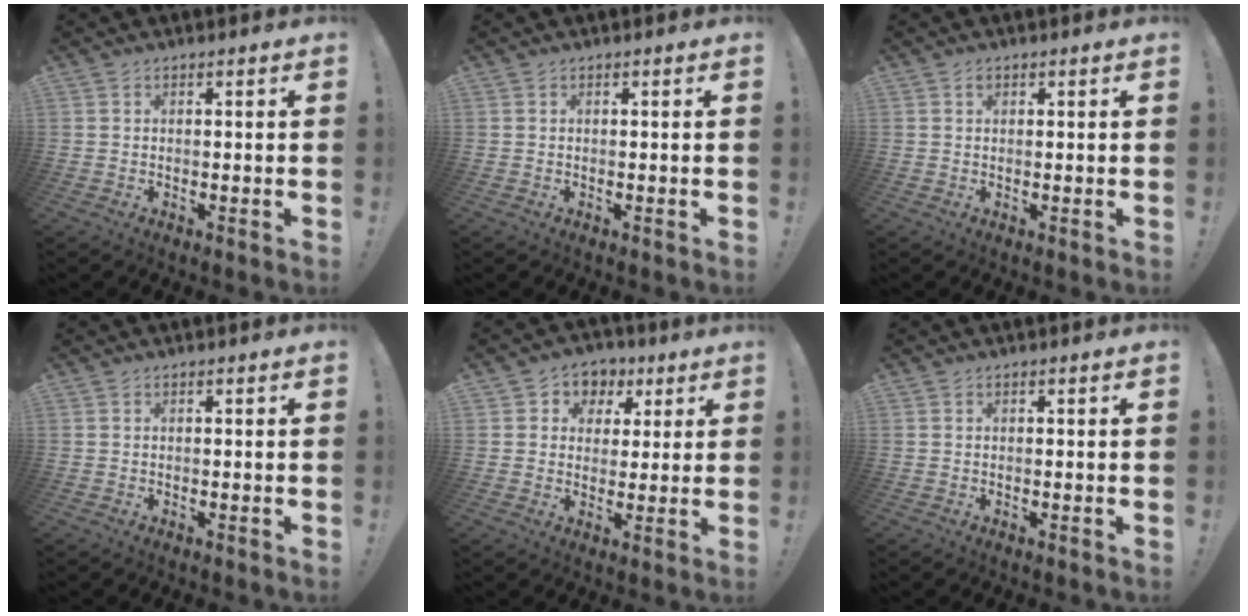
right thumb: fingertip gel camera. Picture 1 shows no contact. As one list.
[{"total": 0.0}, {"total": 0.6, "force": [0.4, 0.4, 0.2], "torque": [0.001, -0.001, 0.005]}, {"total": 0.0}, {"total": 6.1, "force": [1.4, 5.8, 1.2], "torque": [-0.009, -0.009, 0.029]}, {"total": 0.0}]